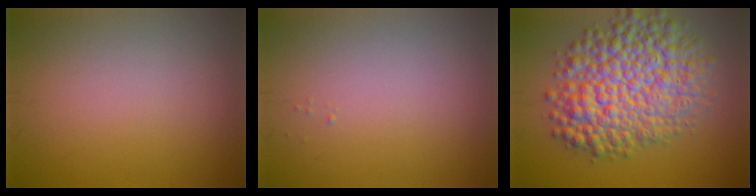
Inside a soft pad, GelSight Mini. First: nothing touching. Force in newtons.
{"total": 0.0}
{"total": 11.2, "press": 11.2, "slide": 0.3}